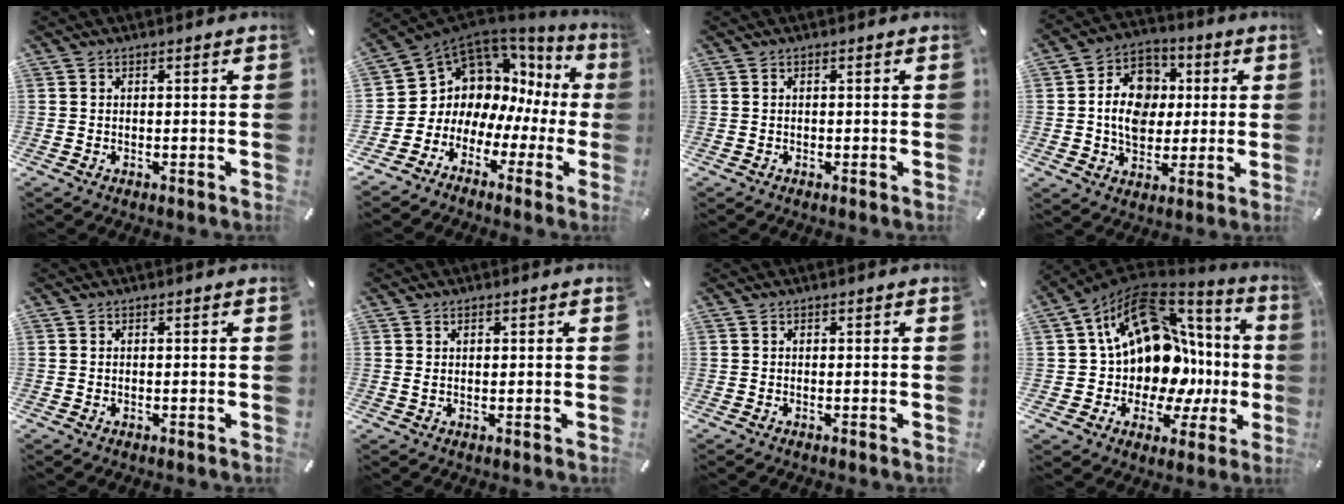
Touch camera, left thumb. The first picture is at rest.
{"total": 8.1, "force": [3.8, 7.1, 1.3], "torque": [-0.044, -0.062, 0.080]}
{"total": 0.0}
{"total": 12.1, "force": [0.2, 10.2, 6.6], "torque": [-0.118, 0.018, 0.006]}
{"total": 0.0}
{"total": 1.3, "force": [0.5, 0.5, 1.1], "torque": [-0.021, 0.002, 0.007]}
{"total": 0.0}
{"total": 18.1, "force": [5.3, 13.2, 11.2], "torque": [-0.186, -0.074, 0.101]}